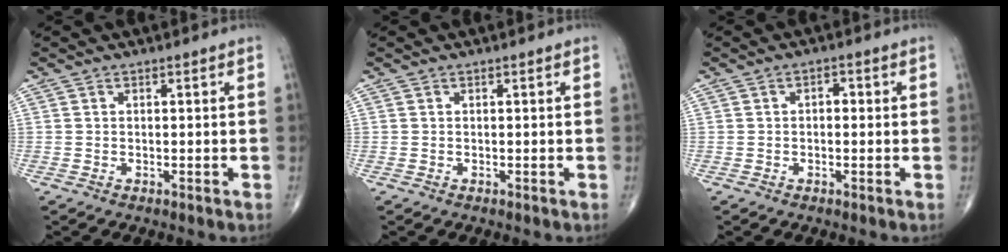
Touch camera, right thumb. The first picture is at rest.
{"total": 0.0}
{"total": 1.9, "force": [0.2, 1.1, 1.5], "torque": [-0.016, 0.006, -0.002]}